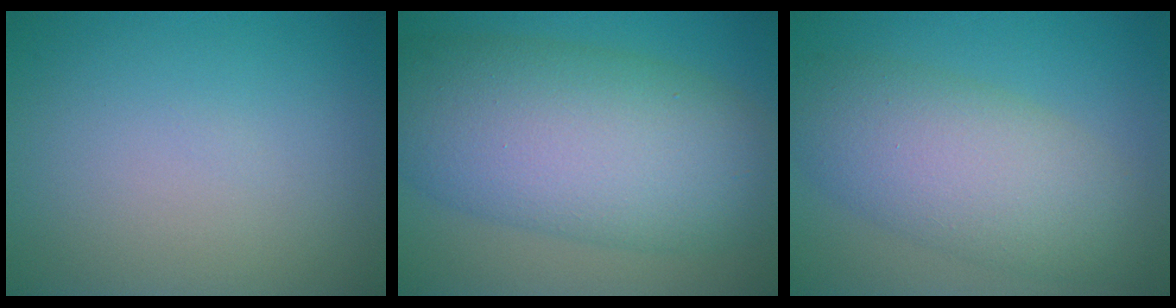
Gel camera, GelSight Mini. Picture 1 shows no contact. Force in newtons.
{"total": 12.3, "press": 12.3, "slide": 0.3}
{"total": 7.5, "press": 7.5, "slide": 0.3}